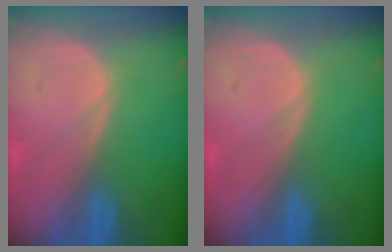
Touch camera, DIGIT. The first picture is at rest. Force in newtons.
{"total": 0.0}